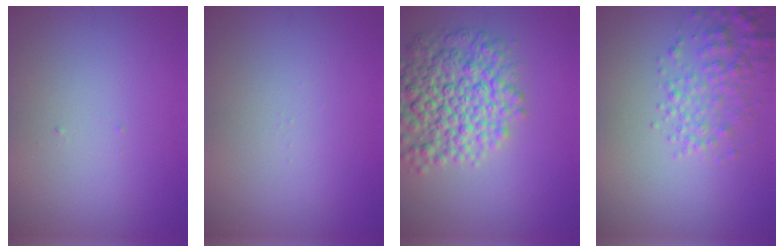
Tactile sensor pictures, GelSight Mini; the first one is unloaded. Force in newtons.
{"total": 0.0}
{"total": 8.2, "press": 8.2, "slide": 0.3}
{"total": 3.3, "press": 3.3, "slide": 0.1}